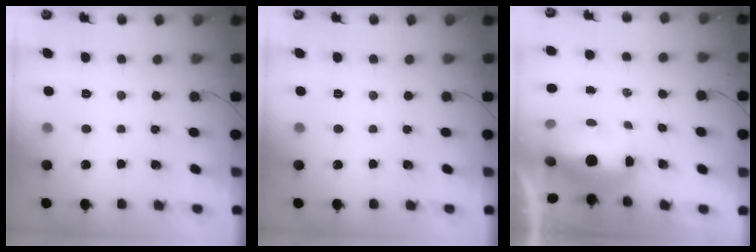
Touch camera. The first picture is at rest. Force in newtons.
{"total": 0.0}
{"total": 8.2, "press": 8.0, "slide": 1.8}